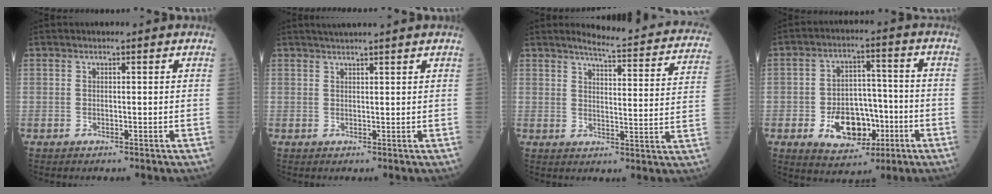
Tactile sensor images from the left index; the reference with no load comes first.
{"total": 3.7, "force": [3.2, -0.7, 1.7], "torque": [-0.019, 0.020, 0.050]}
{"total": 18.1, "force": [16.6, 1.9, 6.9], "torque": [-0.077, -0.059, 0.181]}
{"total": 10.3, "force": [-3.8, 6.7, 6.9], "torque": [-0.120, 0.014, -0.054]}